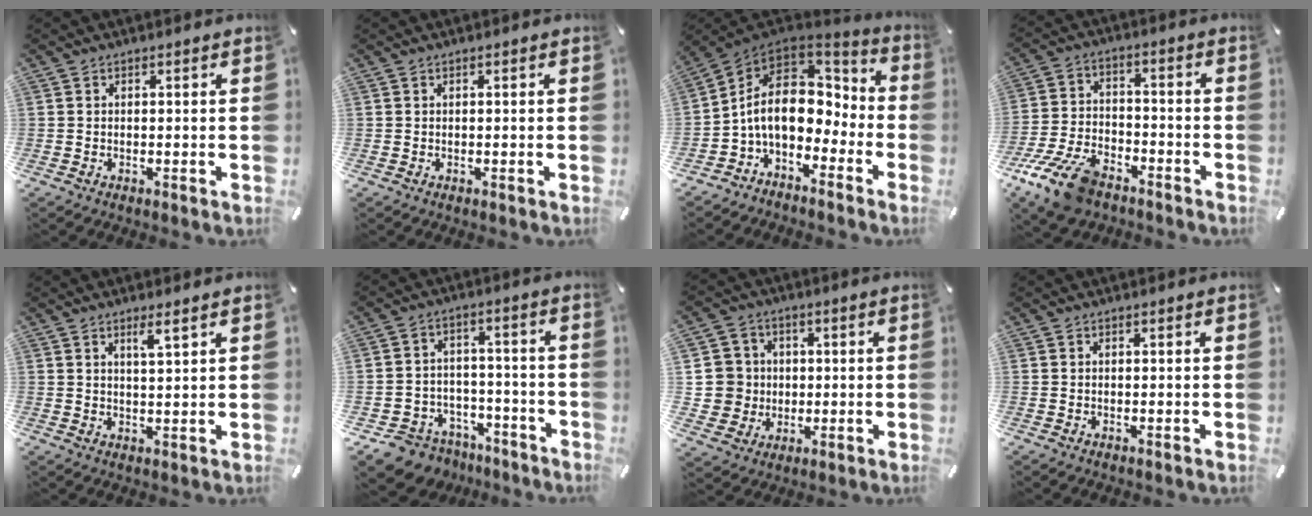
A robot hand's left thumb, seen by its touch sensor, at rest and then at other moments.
{"total": 0.0}
{"total": 12.3, "force": [-1.4, 8.7, 8.6], "torque": [-0.175, -0.003, -0.022]}
{"total": 13.4, "force": [-9.1, 6.5, 7.3], "torque": [-0.146, 0.048, -0.165]}
{"total": 3.4, "force": [2.3, 0.1, 2.4], "torque": [-0.052, -0.004, 0.040]}
{"total": 8.1, "force": [-5.4, 5.8, 1.4], "torque": [-0.026, 0.032, -0.095]}
{"total": 8.7, "force": [1.0, 8.6, 0.7], "torque": [-0.017, -0.002, 0.025]}
{"total": 0.0}